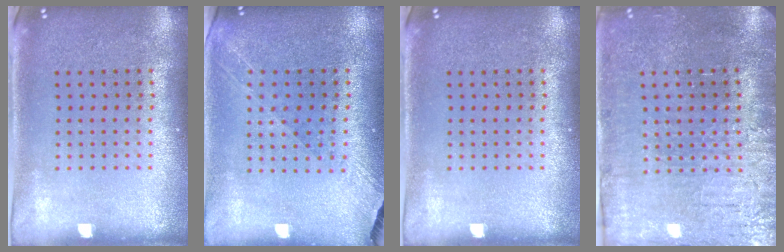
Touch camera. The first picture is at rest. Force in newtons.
{"total": 1.3, "press": 1.2, "slide": 0.5}
{"total": 0.0}
{"total": 3.7, "press": 3.4, "slide": 1.3}